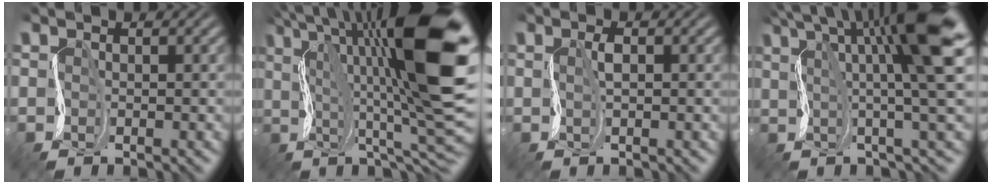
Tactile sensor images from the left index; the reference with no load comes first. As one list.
[{"total": 16.8, "force": [4.4, 4.4, 15.6], "torque": [-0.244, 0.015, 0.075]}, {"total": 1.2, "force": [0.2, 0.3, 1.1], "torque": [-0.024, 0.005, 0.004]}, {"total": 11.0, "force": [4.0, 1.9, 10.0], "torque": [-0.144, 0.018, 0.057]}]